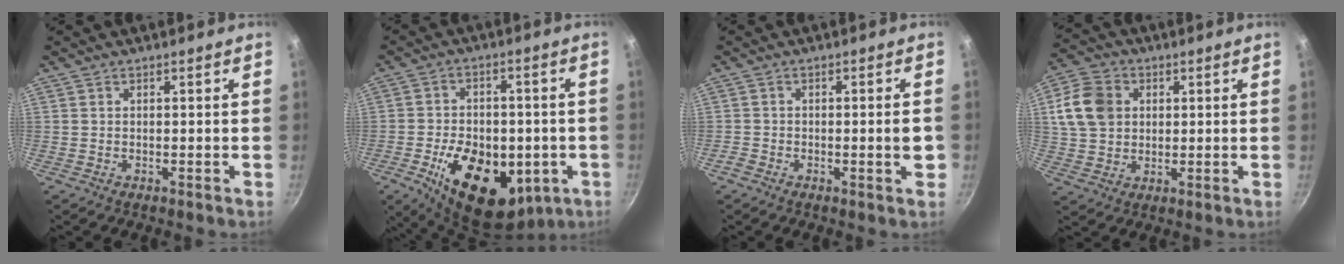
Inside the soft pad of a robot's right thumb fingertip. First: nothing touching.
{"total": 20.3, "force": [-5.9, 12.8, 14.5], "torque": [-0.206, 0.007, -0.075]}
{"total": 3.6, "force": [-1.1, 1.0, 3.3], "torque": [-0.046, 0.009, -0.019]}
{"total": 11.8, "force": [2.7, 9.5, 6.4], "torque": [-0.111, 0.006, 0.041]}